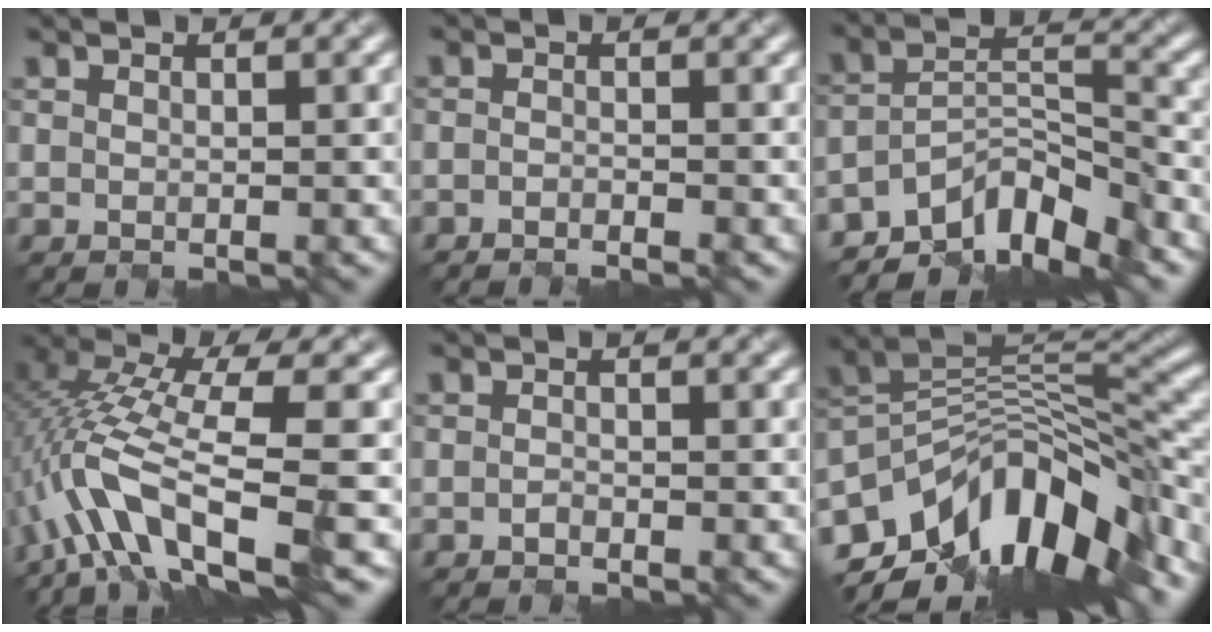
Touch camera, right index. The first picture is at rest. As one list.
[{"total": 1.3, "force": [-1.3, -0.1, 0.0], "torque": [0.003, -0.005, -0.026]}, {"total": 6.8, "force": [-5.8, 2.2, 2.8], "torque": [-0.029, -0.002, -0.107]}, {"total": 9.5, "force": [-3.2, 2.6, 8.6], "torque": [-0.164, 0.011, -0.066]}, {"total": 0.8, "force": [-0.8, 0.0, -0.1], "torque": [-0.003, -0.003, -0.014]}, {"total": 11.8, "force": [-6.6, 5.8, 8.0], "torque": [-0.135, 0.008, -0.121]}]